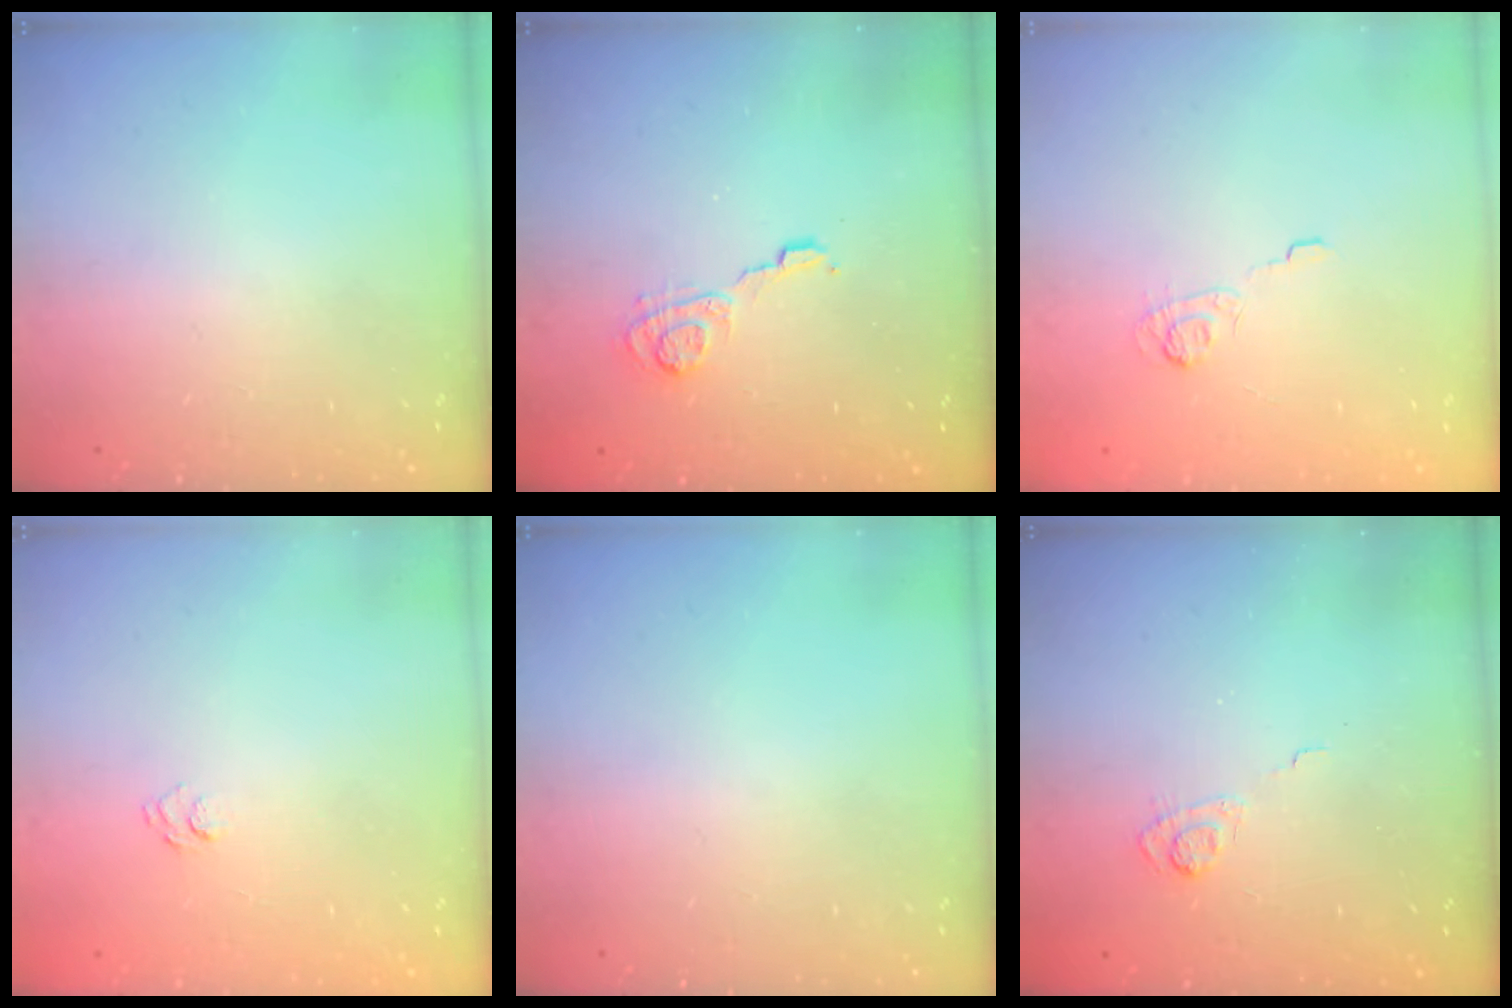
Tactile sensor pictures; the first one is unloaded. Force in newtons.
{"total": 5.3, "press": 5.2, "slide": 0.8}
{"total": 3.3, "press": 2.9, "slide": 1.6}
{"total": 5.8, "press": 5.7, "slide": 1.1}
{"total": 0.0}
{"total": 3.8, "press": 3.5, "slide": 1.6}